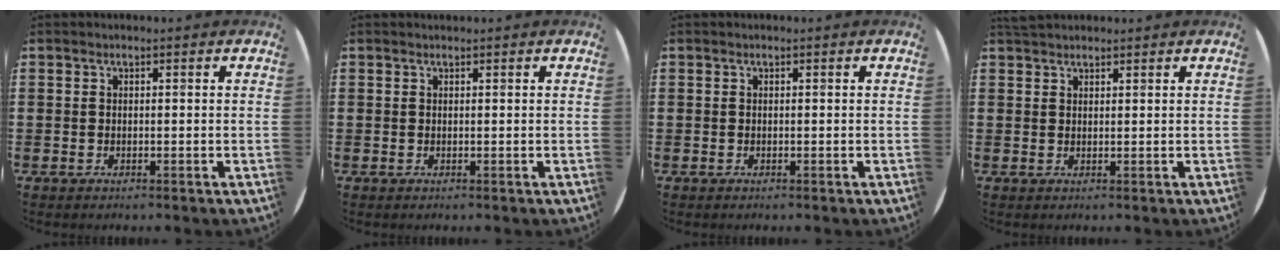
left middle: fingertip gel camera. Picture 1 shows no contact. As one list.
[{"total": 0.0}, {"total": 0.0}, {"total": 1.6, "force": [1.5, 0.4, 0.2], "torque": [-0.006, 0.004, 0.030]}]